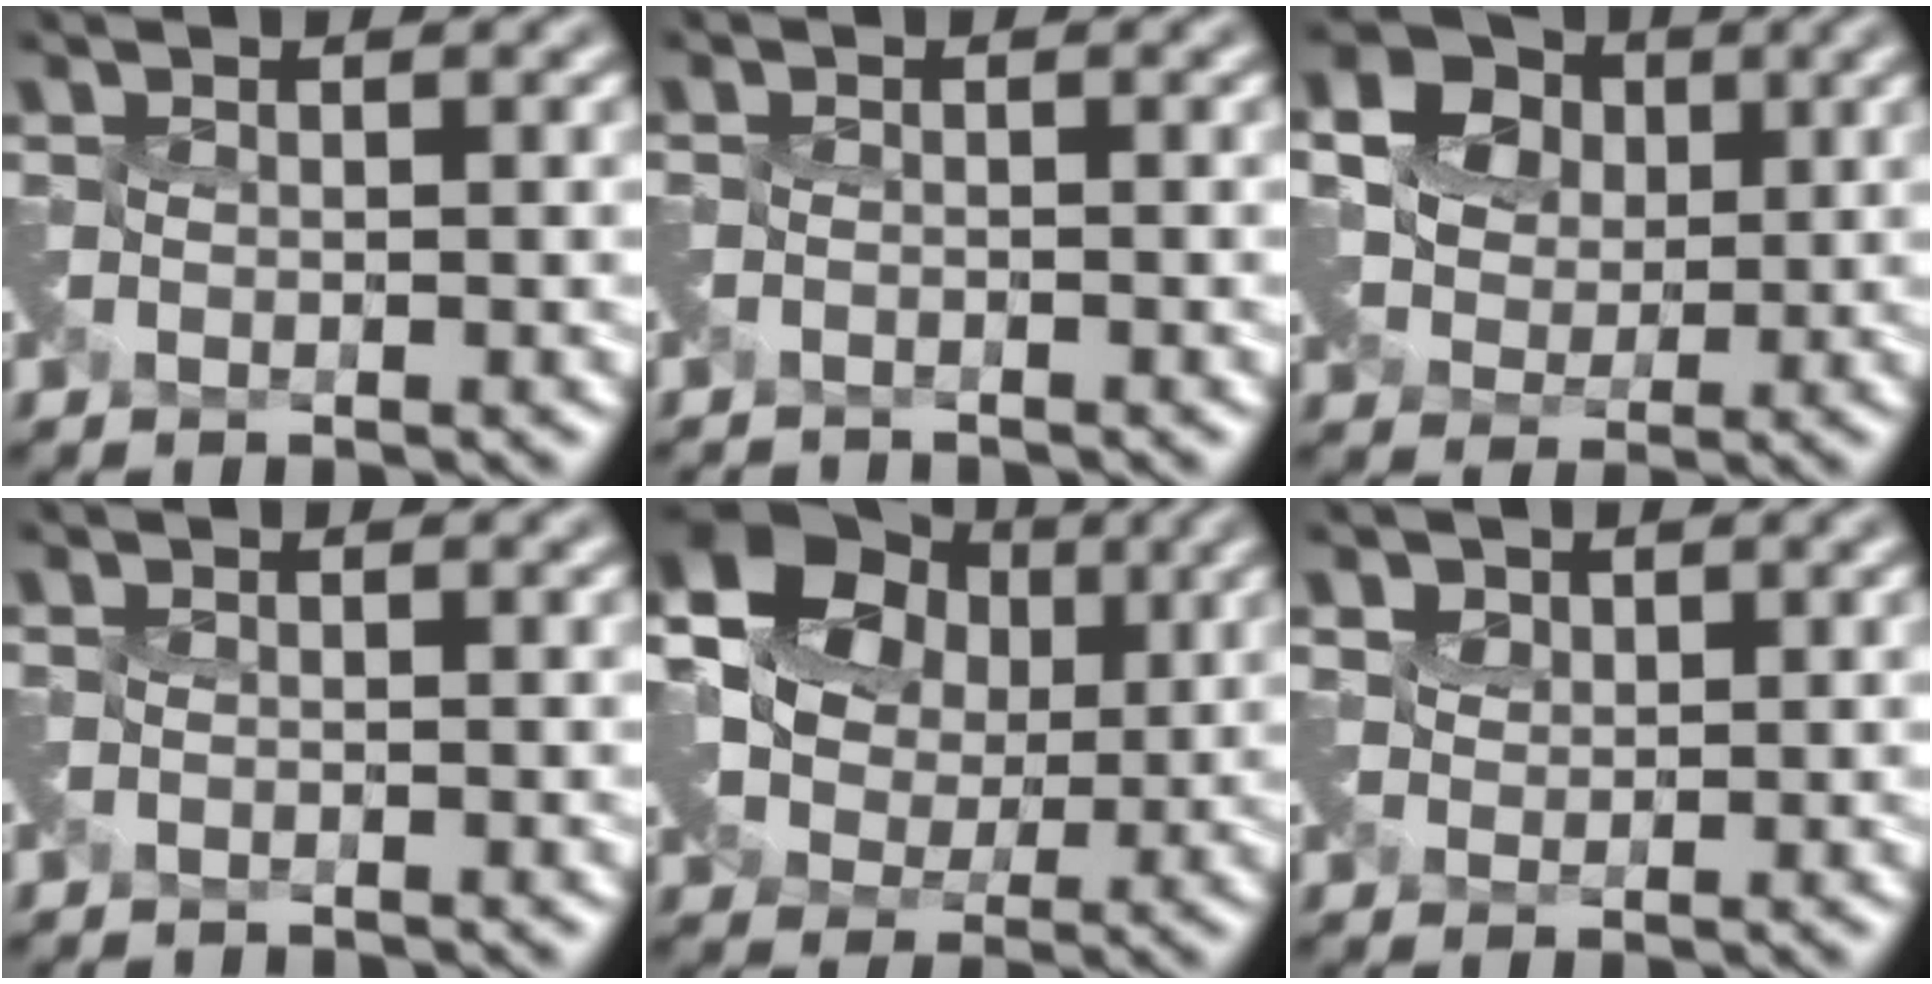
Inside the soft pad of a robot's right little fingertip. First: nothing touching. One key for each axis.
{"total": 1.8, "fx": -1.7, "fy": -0.4, "fz": -0.5, "tx": 0.008, "ty": -0.018, "tz": -0.039}
{"total": 7.9, "fx": 3.1, "fy": 6.2, "fz": 3.8, "tx": -0.074, "ty": 0.037, "tz": 0.038}
{"total": 1.1, "fx": -1.0, "fy": -0.3, "fz": -0.5, "tx": 0.008, "ty": -0.010, "tz": -0.025}
{"total": 14.1, "fx": 4.5, "fy": 11.3, "fz": 7.1, "tx": -0.148, "ty": 0.043, "tz": 0.073}
{"total": 1.4, "fx": 1.0, "fy": 0.9, "fz": 0.2, "tx": -0.001, "ty": 0.007, "tz": 0.020}